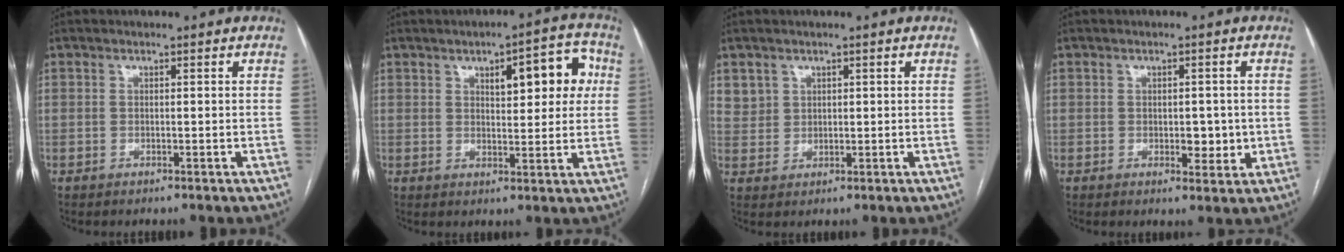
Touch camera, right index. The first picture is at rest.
{"total": 9.1, "force": [2.8, 3.1, 8.1], "torque": [-0.098, 0.024, 0.037]}
{"total": 3.3, "force": [1.8, 2.7, 0.1], "torque": [0.007, 0.007, 0.035]}
{"total": 3.7, "force": [-0.3, 2.0, 3.1], "torque": [-0.034, -0.002, 0.001]}